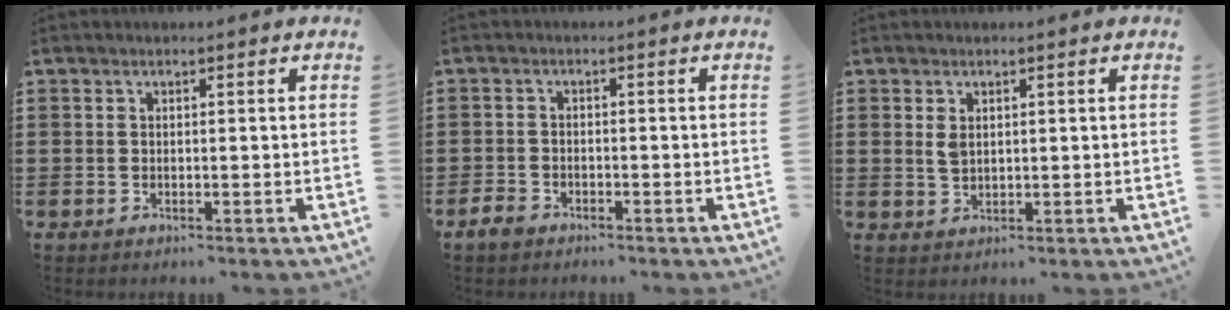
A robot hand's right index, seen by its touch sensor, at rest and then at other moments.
{"total": 1.9, "force": [-1.6, 0.9, 0.6], "torque": [-0.022, 0.002, -0.035]}
{"total": 2.3, "force": [0.9, 1.4, 1.5], "torque": [-0.035, 0.004, 0.016]}